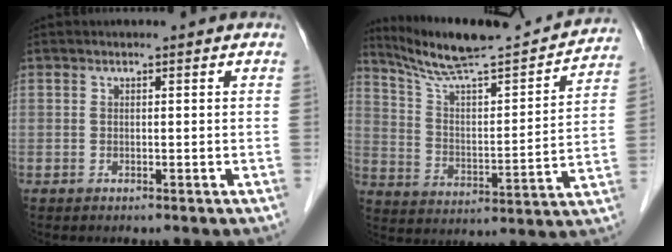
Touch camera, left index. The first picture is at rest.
{"total": 21.4, "force": [19.7, 1.8, 8.2], "torque": [-0.132, -0.015, 0.294]}